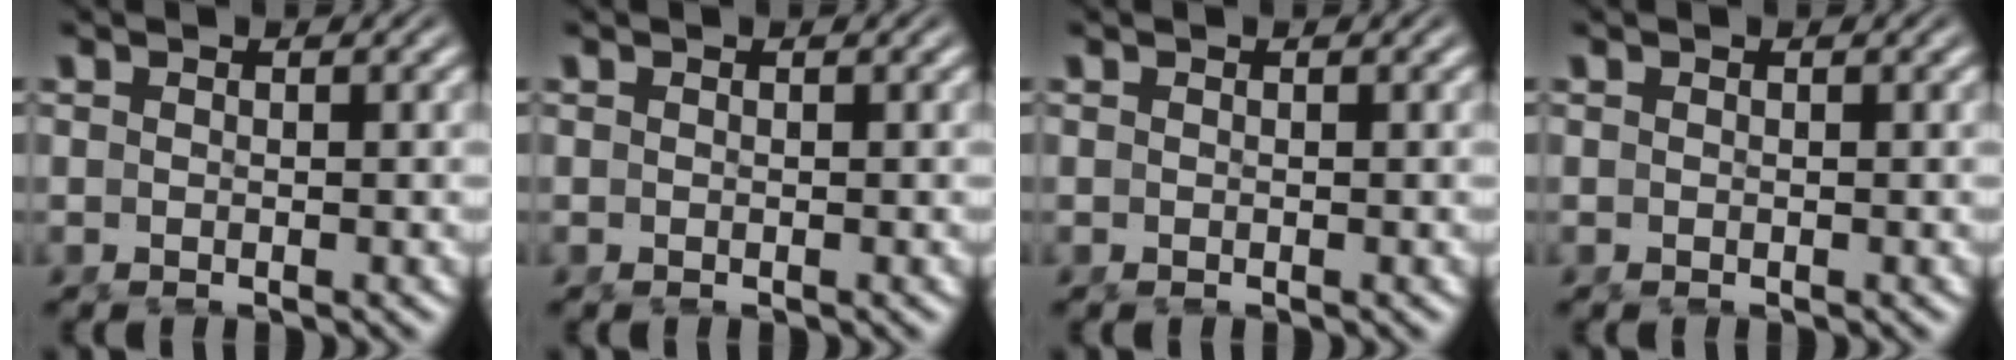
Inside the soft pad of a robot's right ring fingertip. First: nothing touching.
{"total": 0.0}
{"total": 0.0}
{"total": 0.0}